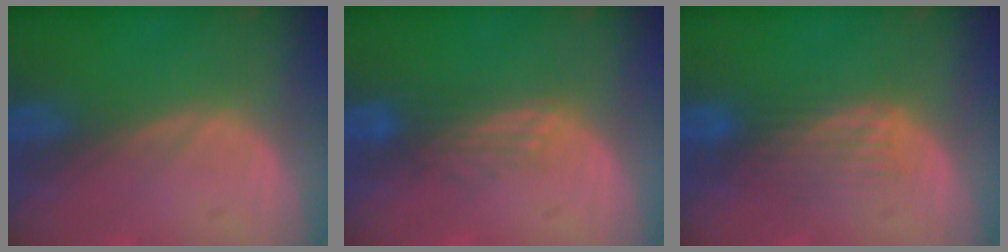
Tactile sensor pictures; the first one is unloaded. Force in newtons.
{"total": 2.8, "press": 2.6, "slide": 1.2}
{"total": 4.2, "press": 3.4, "slide": 2.5}